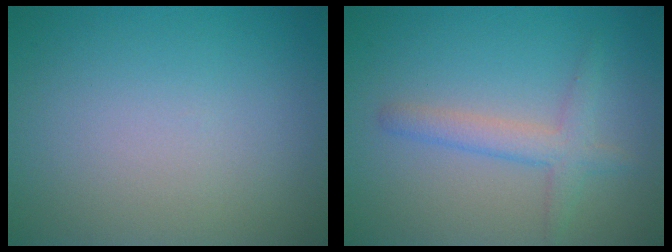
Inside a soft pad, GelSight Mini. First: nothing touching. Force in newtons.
{"total": 2.7, "press": 2.7, "slide": 0.2}